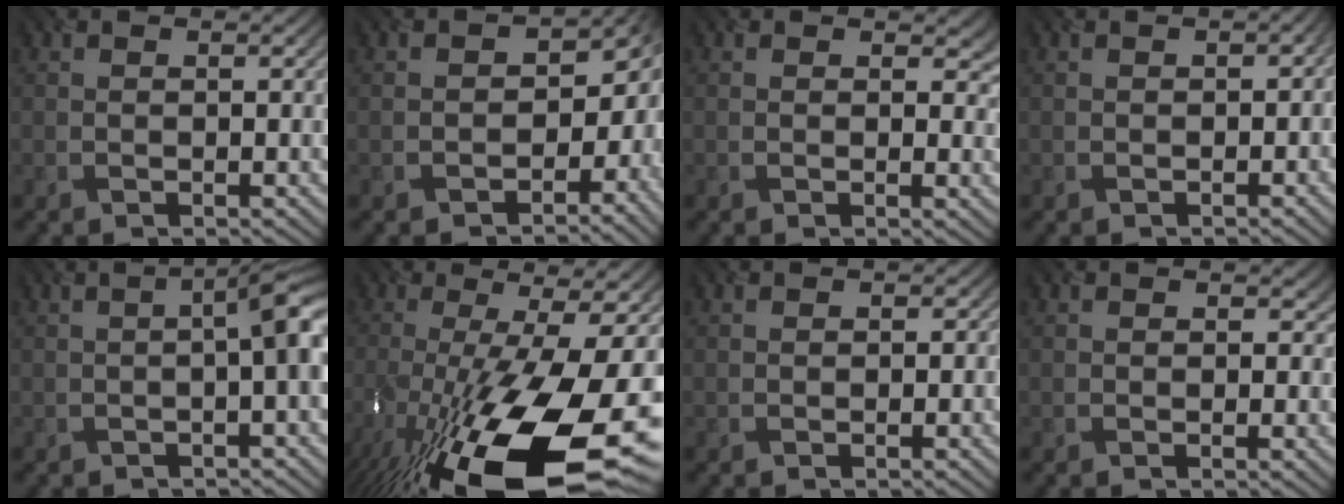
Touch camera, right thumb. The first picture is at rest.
{"total": 6.0, "force": [-2.8, 4.4, 3.0], "torque": [-0.021, -0.028, -0.037]}
{"total": 2.3, "force": [0.8, 1.9, 1.2], "torque": [-0.013, -0.010, 0.010]}
{"total": 1.6, "force": [-0.8, 1.1, 0.7], "torque": [-0.014, -0.011, -0.008]}
{"total": 4.0, "force": [-0.5, 0.9, 3.9], "torque": [-0.045, 0.008, -0.011]}
{"total": 19.6, "force": [-7.8, 6.1, 17.0], "torque": [-0.312, -0.040, -0.125]}
{"total": 1.0, "force": [-0.6, 0.6, -0.6], "torque": [0.011, -0.008, -0.008]}
{"total": 1.0, "force": [-0.1, 1.0, -0.1], "torque": [0.001, -0.007, 0.000]}